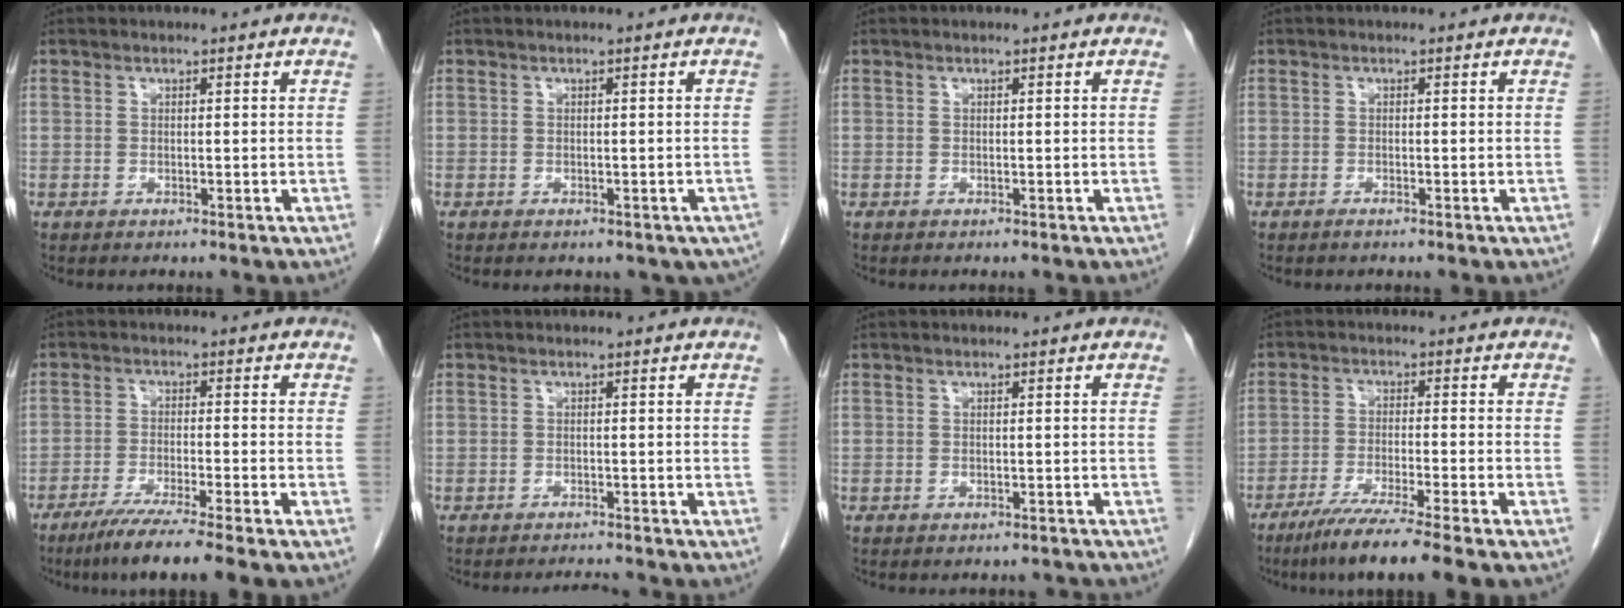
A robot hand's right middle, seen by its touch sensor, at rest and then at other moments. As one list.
[{"total": 6.5, "force": [-4.9, 3.4, 2.6], "torque": [-0.025, -0.005, -0.048]}, {"total": 0.0}, {"total": 0.6, "force": [-0.5, 0.0, 0.3], "torque": [-0.010, -0.001, -0.009]}, {"total": 8.2, "force": [-6.3, -1.0, 5.3], "torque": [-0.085, -0.024, -0.105]}, {"total": 1.9, "force": [-1.8, -0.6, 0.0], "torque": [-0.004, -0.012, -0.026]}, {"total": 2.8, "force": [-2.6, 0.9, 0.4], "torque": [-0.007, -0.004, -0.030]}, {"total": 9.1, "force": [-6.9, -1.2, 5.8], "torque": [-0.094, -0.028, -0.115]}]